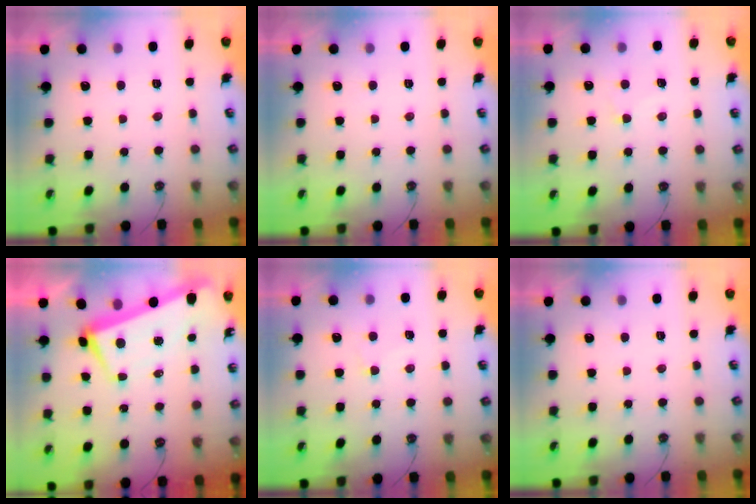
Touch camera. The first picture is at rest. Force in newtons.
{"total": 0.0}
{"total": 1.3, "press": 1.0, "slide": 0.9}
{"total": 3.0, "press": 2.1, "slide": 2.0}
{"total": 1.3, "press": 1.0, "slide": 0.9}
{"total": 0.0}